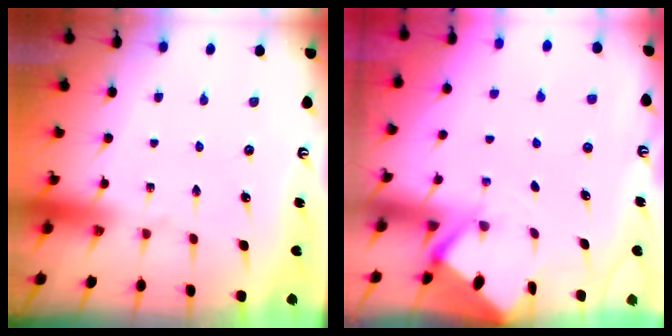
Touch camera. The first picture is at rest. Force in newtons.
{"total": 2.8, "press": 2.8, "slide": 0.3}